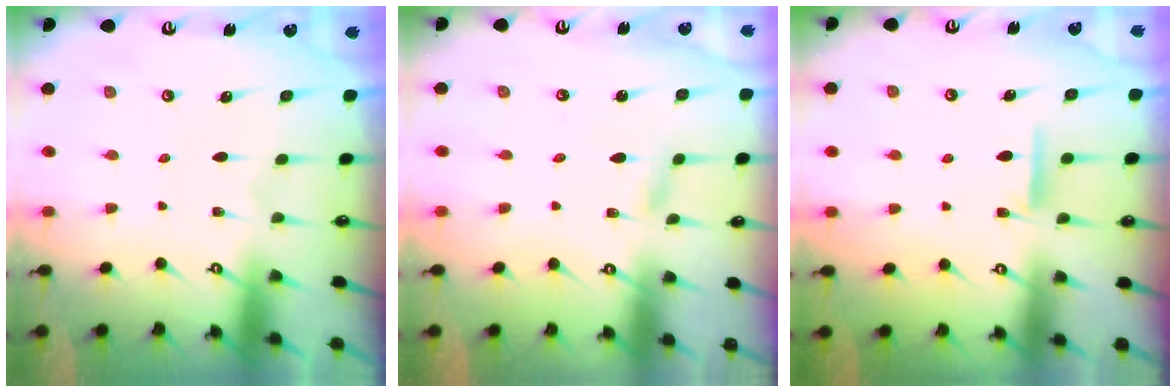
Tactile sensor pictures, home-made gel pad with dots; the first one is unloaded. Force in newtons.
{"total": 1.6, "press": 1.6, "slide": 0.1}
{"total": 5.2, "press": 5.2, "slide": 0.5}